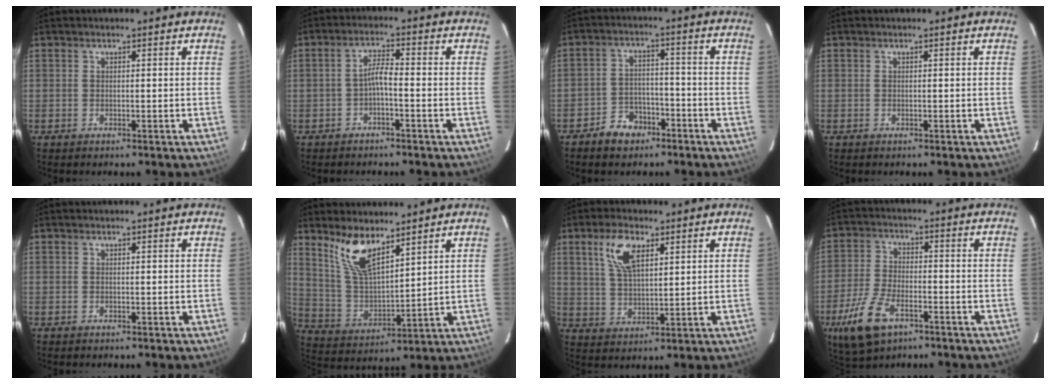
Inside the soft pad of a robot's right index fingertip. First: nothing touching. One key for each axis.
{"total": 2.8, "fx": -1.5, "fy": 0.4, "fz": 2.3, "tx": -0.051, "ty": 0.010, "tz": -0.029}
{"total": 6.5, "fx": -4.7, "fy": 4.1, "fz": 1.9, "tx": -0.051, "ty": 0.017, "tz": -0.069}
{"total": 0.0}
{"total": 0.0}
{"total": 10.1, "fx": 7.2, "fy": 3.3, "fz": 6.3, "tx": -0.127, "ty": -0.001, "tz": 0.152}
{"total": 8.3, "fx": 4.0, "fy": 3.9, "fz": 6.1, "tx": -0.119, "ty": 0.013, "tz": 0.080}
{"total": 11.7, "fx": -6.4, "fy": 5.7, "fz": 8.0, "tx": -0.188, "ty": -0.016, "tz": -0.120}